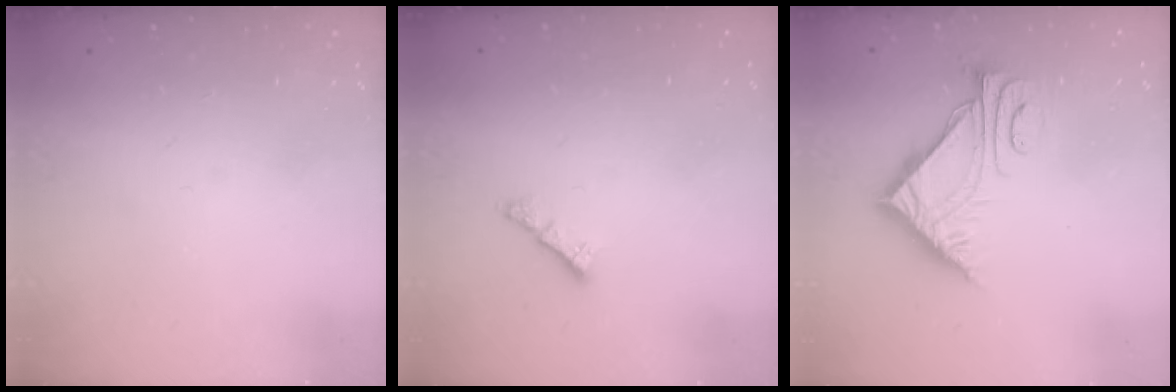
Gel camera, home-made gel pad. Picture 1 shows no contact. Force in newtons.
{"total": 0.8, "press": 0.7, "slide": 0.4}
{"total": 7.7, "press": 7.7, "slide": 0.4}